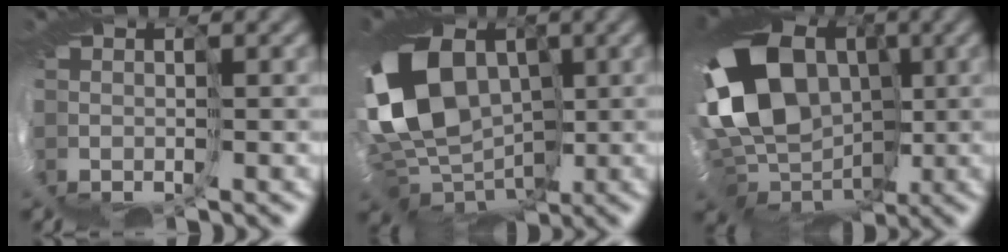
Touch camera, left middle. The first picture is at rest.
{"total": 11.8, "force": [1.8, 8.7, 7.7], "torque": [-0.164, -0.002, 0.027]}
{"total": 14.5, "force": [2.2, 11.5, 8.7], "torque": [-0.175, 0.004, 0.025]}